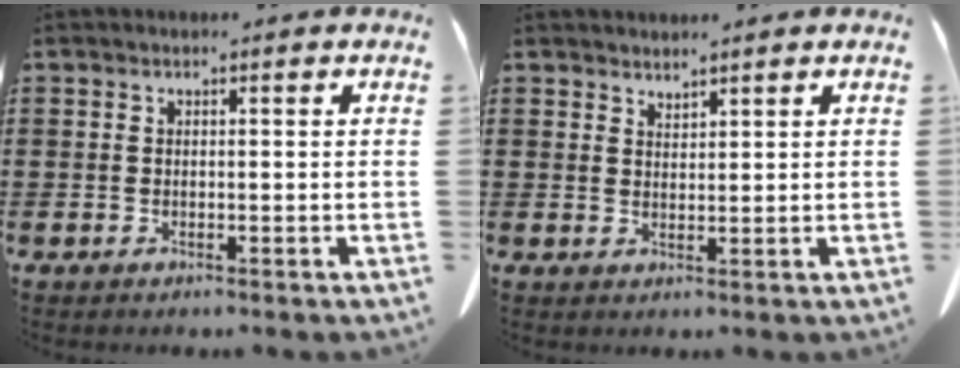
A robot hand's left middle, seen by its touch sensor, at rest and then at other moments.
{"total": 1.8, "force": [1.7, -0.1, -0.2], "torque": [0.000, -0.003, 0.034]}